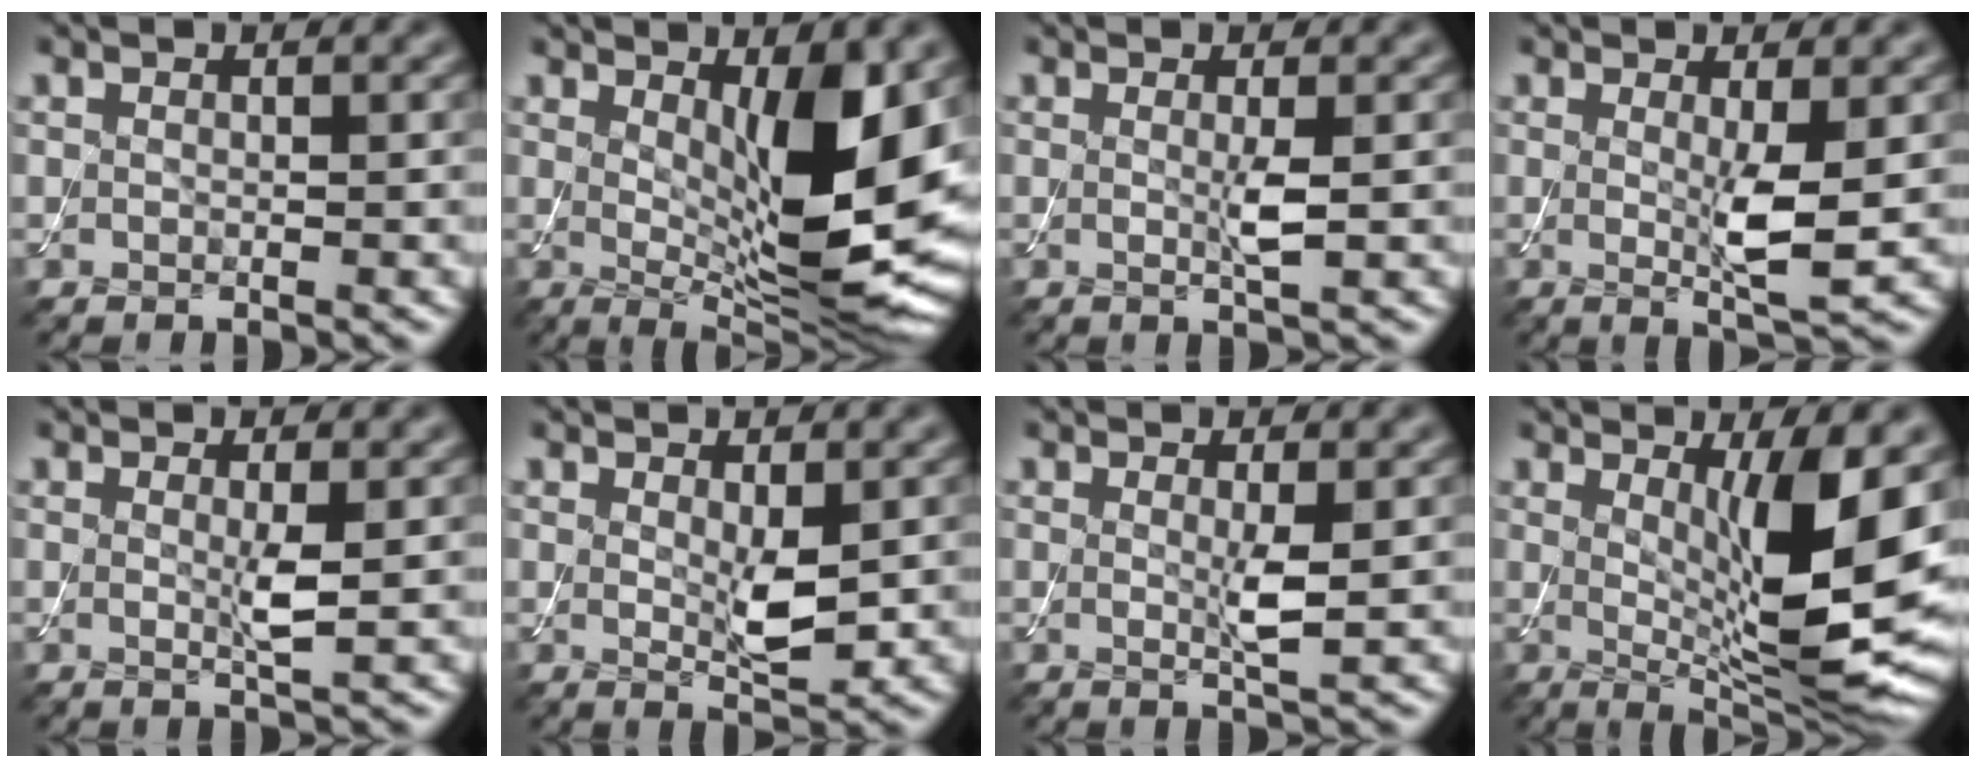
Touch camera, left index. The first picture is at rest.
{"total": 10.6, "force": [1.4, 3.3, 10.0], "torque": [-0.150, -0.021, 0.030]}
{"total": 1.7, "force": [0.1, 0.1, 1.7], "torque": [-0.034, -0.004, 0.000]}
{"total": 3.6, "force": [0.2, 0.5, 3.5], "torque": [-0.063, -0.012, 0.007]}
{"total": 1.8, "force": [0.2, 0.1, 1.8], "torque": [-0.036, -0.004, 0.002]}
{"total": 2.9, "force": [0.5, 0.9, 2.7], "torque": [-0.050, -0.007, 0.012]}
{"total": 2.0, "force": [0.3, 0.2, 2.0], "torque": [-0.040, -0.005, 0.003]}
{"total": 10.1, "force": [1.2, 2.4, 9.7], "torque": [-0.148, -0.019, 0.029]}